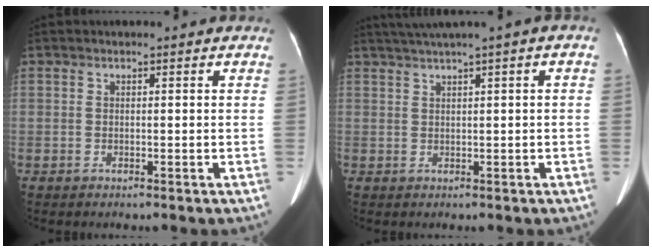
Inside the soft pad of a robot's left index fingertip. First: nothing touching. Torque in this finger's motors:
{"motor_torque": [0.45, -0.72, 0.14, 0.01]}